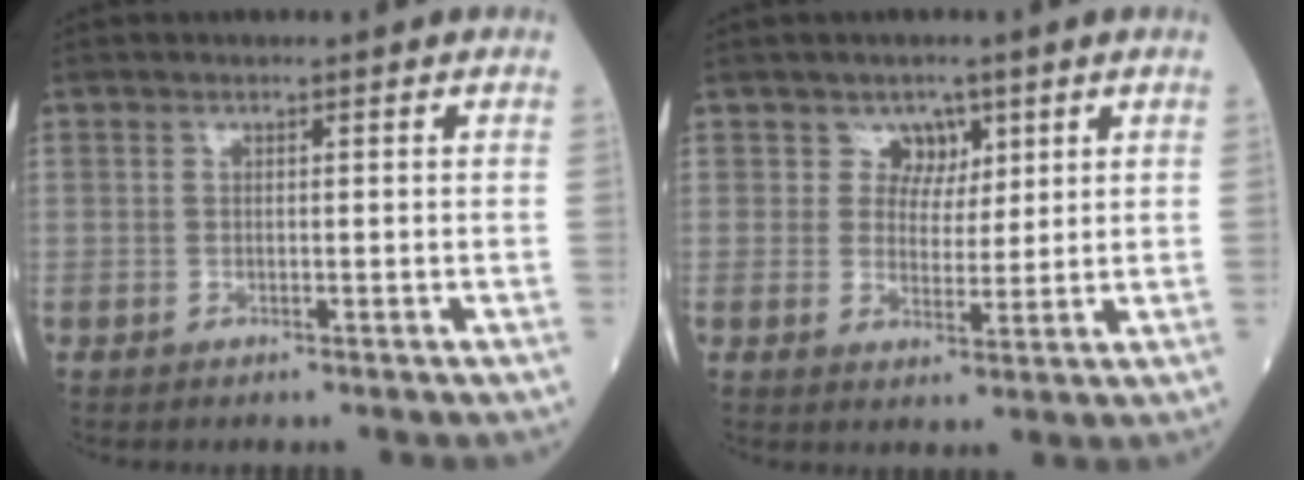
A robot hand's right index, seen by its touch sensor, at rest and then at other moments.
{"total": 3.6, "force": [2.1, 2.8, 0.8], "torque": [-0.005, 0.003, 0.035]}